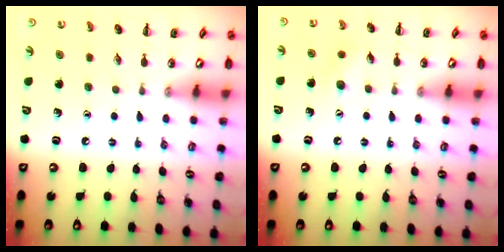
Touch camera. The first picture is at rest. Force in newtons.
{"total": 5.4, "press": 5.3, "slide": 1.0}